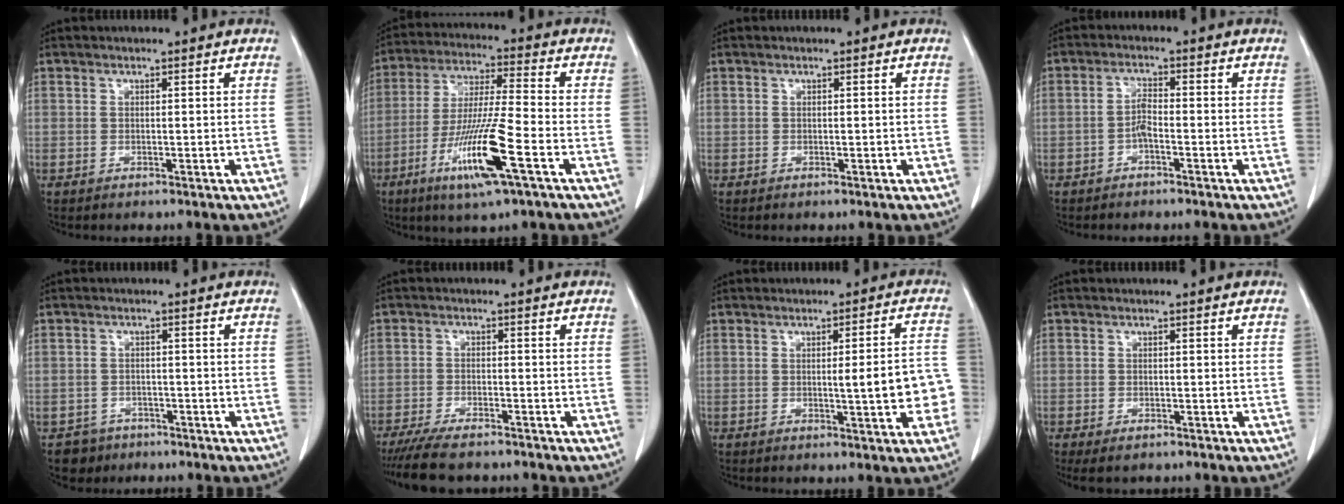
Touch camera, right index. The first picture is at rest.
{"total": 13.8, "force": [-5.8, 0.1, 12.5], "torque": [-0.250, -0.022, -0.107]}
{"total": 0.0}
{"total": 2.4, "force": [-1.2, 0.5, 2.1], "torque": [-0.042, 0.002, -0.023]}
{"total": 3.6, "force": [-2.2, 2.8, -0.5], "torque": [0.008, 0.012, -0.035]}
{"total": 8.2, "force": [-7.1, 1.5, 3.8], "torque": [-0.060, -0.016, -0.114]}
{"total": 7.2, "force": [-1.3, 0.9, 7.0], "torque": [-0.082, 0.013, -0.016]}
{"total": 3.1, "force": [-2.3, 1.2, 1.6], "torque": [-0.028, -0.007, -0.031]}